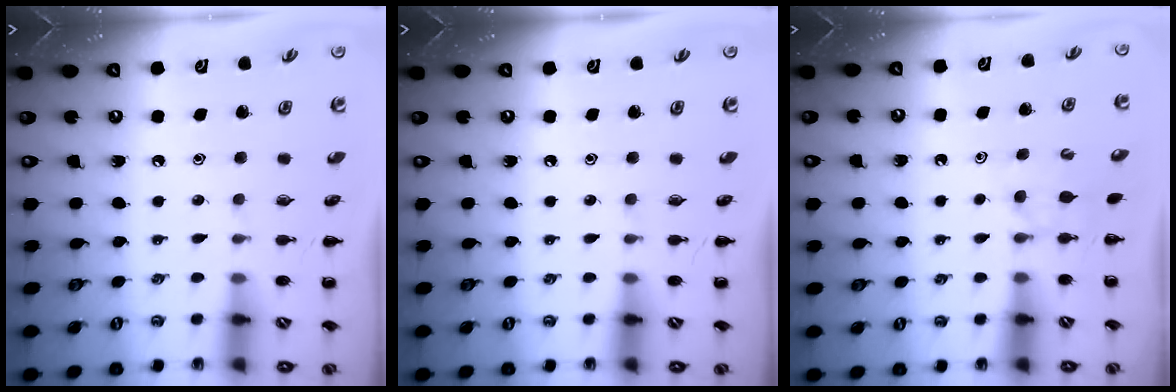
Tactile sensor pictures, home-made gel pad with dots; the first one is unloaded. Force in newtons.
{"total": 0.0}
{"total": 3.7, "press": 3.5, "slide": 1.2}